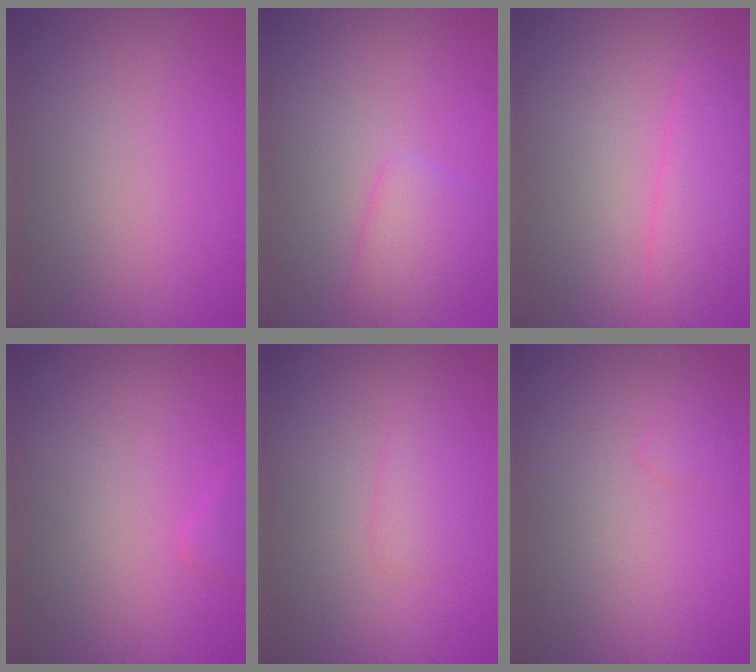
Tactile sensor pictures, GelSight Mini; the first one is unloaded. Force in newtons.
{"total": 2.6, "press": 2.6, "slide": 0.2}
{"total": 3.4, "press": 3.4, "slide": 0.1}
{"total": 1.0, "press": 1.0, "slide": 0.1}
{"total": 1.6, "press": 1.6, "slide": 0.1}
{"total": 0.8, "press": 0.8, "slide": 0.1}